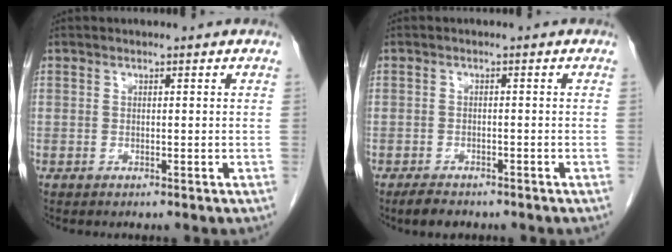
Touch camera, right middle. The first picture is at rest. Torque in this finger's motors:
{"motor_torque": [0.12, -0.16, -0.08, -0.01]}